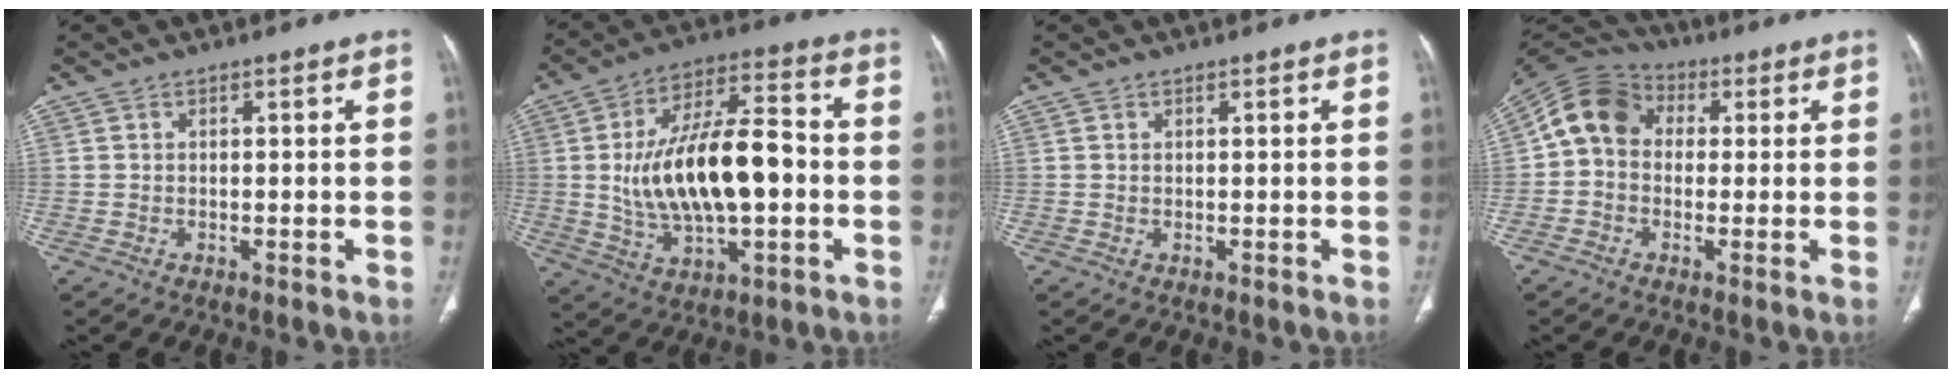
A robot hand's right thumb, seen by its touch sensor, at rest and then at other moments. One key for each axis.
{"total": 20.1, "fx": -0.8, "fy": 9.3, "fz": 17.8, "tx": -0.303, "ty": 0.025, "tz": -0.007}
{"total": 0.0}
{"total": 10.2, "fx": 0.9, "fy": 8.4, "fz": 5.8, "tx": -0.097, "ty": 0.032, "tz": 0.000}